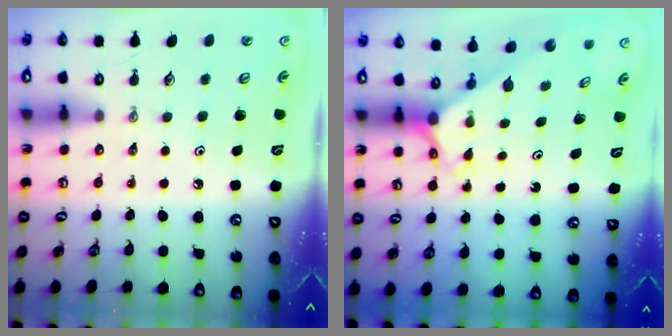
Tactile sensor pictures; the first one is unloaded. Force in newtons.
{"total": 2.4, "press": 2.4, "slide": 0.2}